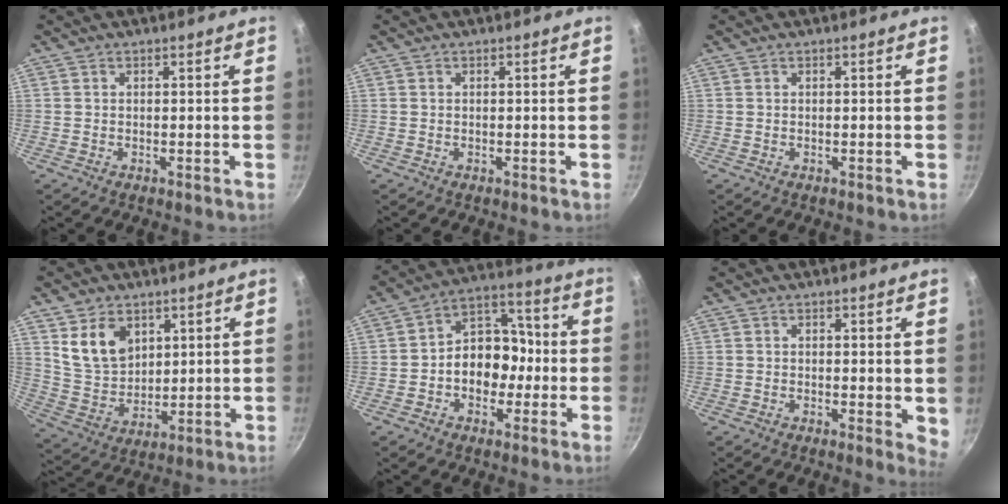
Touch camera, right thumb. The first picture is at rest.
{"total": 0.0}
{"total": 0.0}
{"total": 10.4, "force": [4.5, 7.3, 5.8], "torque": [-0.080, -0.026, 0.100]}
{"total": 12.3, "force": [-1.8, 9.4, 7.7], "torque": [-0.057, 0.047, -0.042]}
{"total": 3.1, "force": [0.6, 1.2, 2.8], "torque": [-0.029, -0.007, 0.006]}